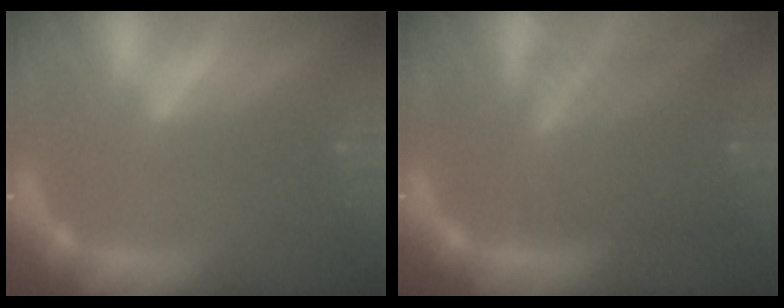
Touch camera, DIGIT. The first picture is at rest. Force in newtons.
{"total": 8.6}